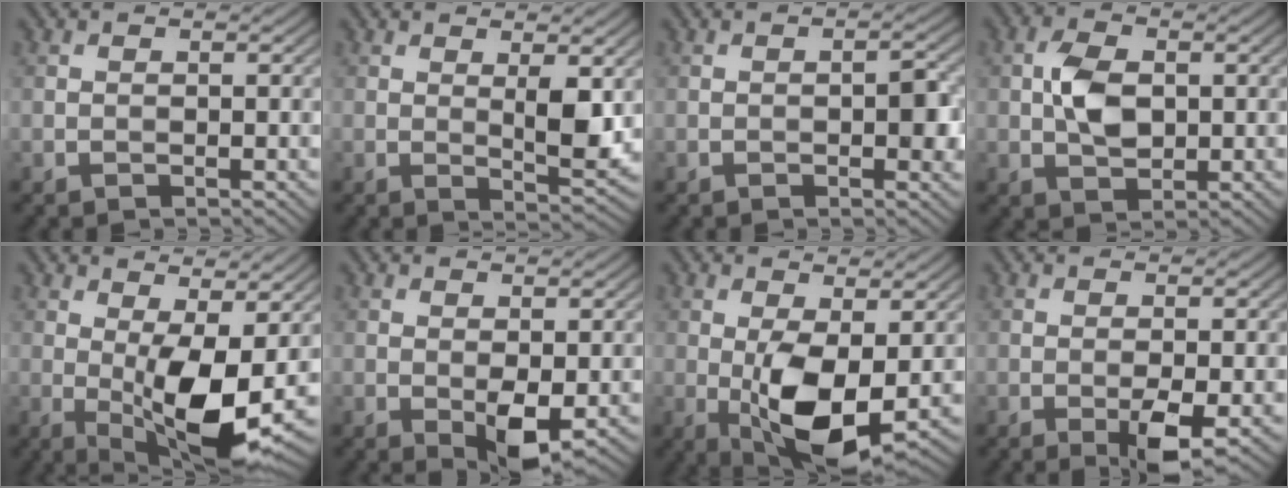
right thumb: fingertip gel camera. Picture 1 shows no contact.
{"total": 4.3, "force": [1.1, 1.2, 4.0], "torque": [-0.075, -0.008, 0.022]}
{"total": 2.8, "force": [-0.4, 1.1, 2.5], "torque": [-0.032, 0.002, -0.005]}
{"total": 4.9, "force": [0.3, 3.1, 3.8], "torque": [-0.077, 0.003, 0.003]}
{"total": 11.0, "force": [-0.2, 3.7, 10.4], "torque": [-0.175, -0.007, -0.002]}
{"total": 3.7, "force": [-0.5, 1.6, 3.3], "torque": [-0.057, -0.004, -0.005]}
{"total": 9.3, "force": [-1.2, 4.2, 8.1], "torque": [-0.162, -0.012, -0.013]}
{"total": 3.9, "force": [-1.4, 1.0, 3.4], "torque": [-0.060, -0.001, -0.024]}